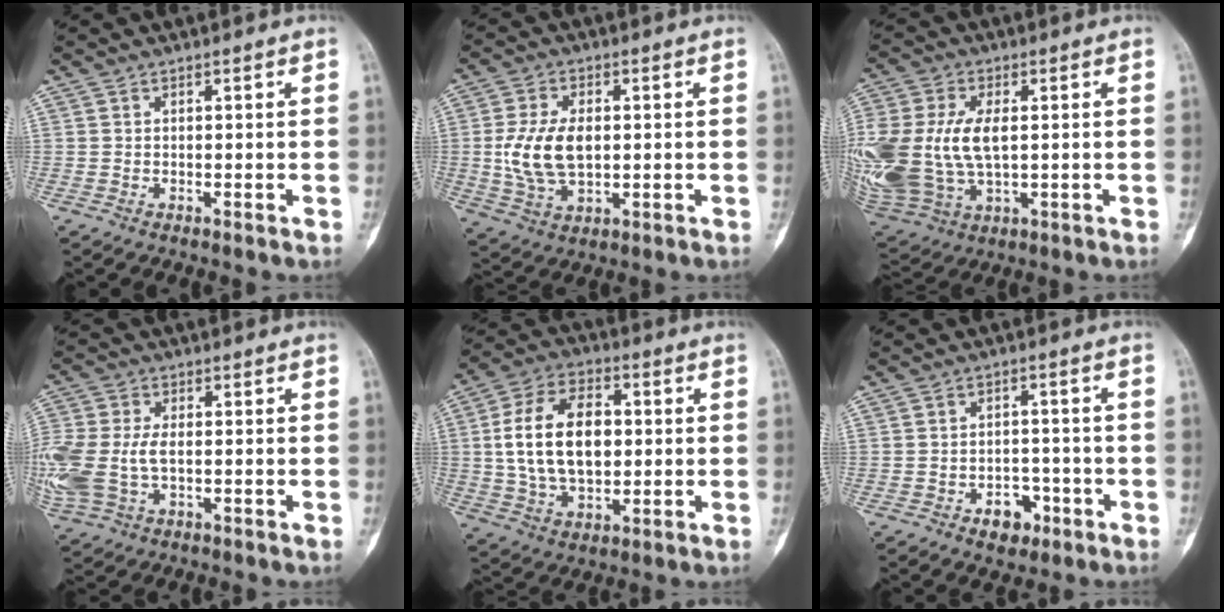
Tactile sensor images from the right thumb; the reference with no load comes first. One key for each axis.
{"total": 10.7, "fx": 0.2, "fy": 6.4, "fz": 8.6, "tx": -0.170, "ty": -0.002, "tz": 0.012}
{"total": 22.7, "fx": 0.8, "fy": 14.0, "fz": 17.9, "tx": -0.440, "ty": -0.005, "tz": 0.036}
{"total": 14.5, "fx": -1.5, "fy": 9.1, "fz": 11.2, "tx": -0.307, "ty": -0.002, "tz": -0.017}
{"total": 16.5, "fx": 1.4, "fy": 10.1, "fz": 13.0, "tx": -0.217, "ty": 0.008, "tz": 0.024}
{"total": 5.3, "fx": -2.8, "fy": 3.6, "fz": 2.7, "tx": -0.013, "ty": 0.026, "tz": -0.036}